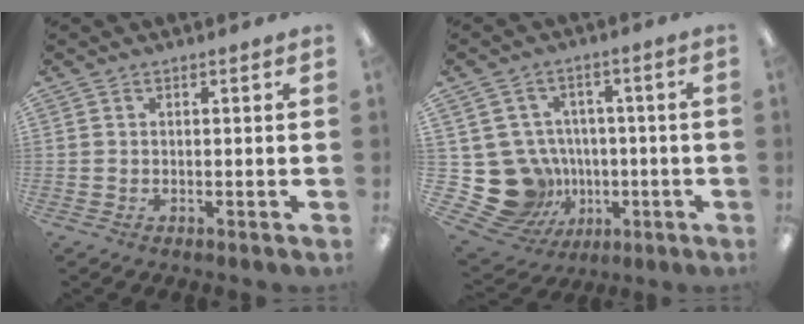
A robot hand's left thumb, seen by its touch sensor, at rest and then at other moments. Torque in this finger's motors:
{"motor_torque": [-0.18, 0.27, -0.05, -0.01, -0.02]}